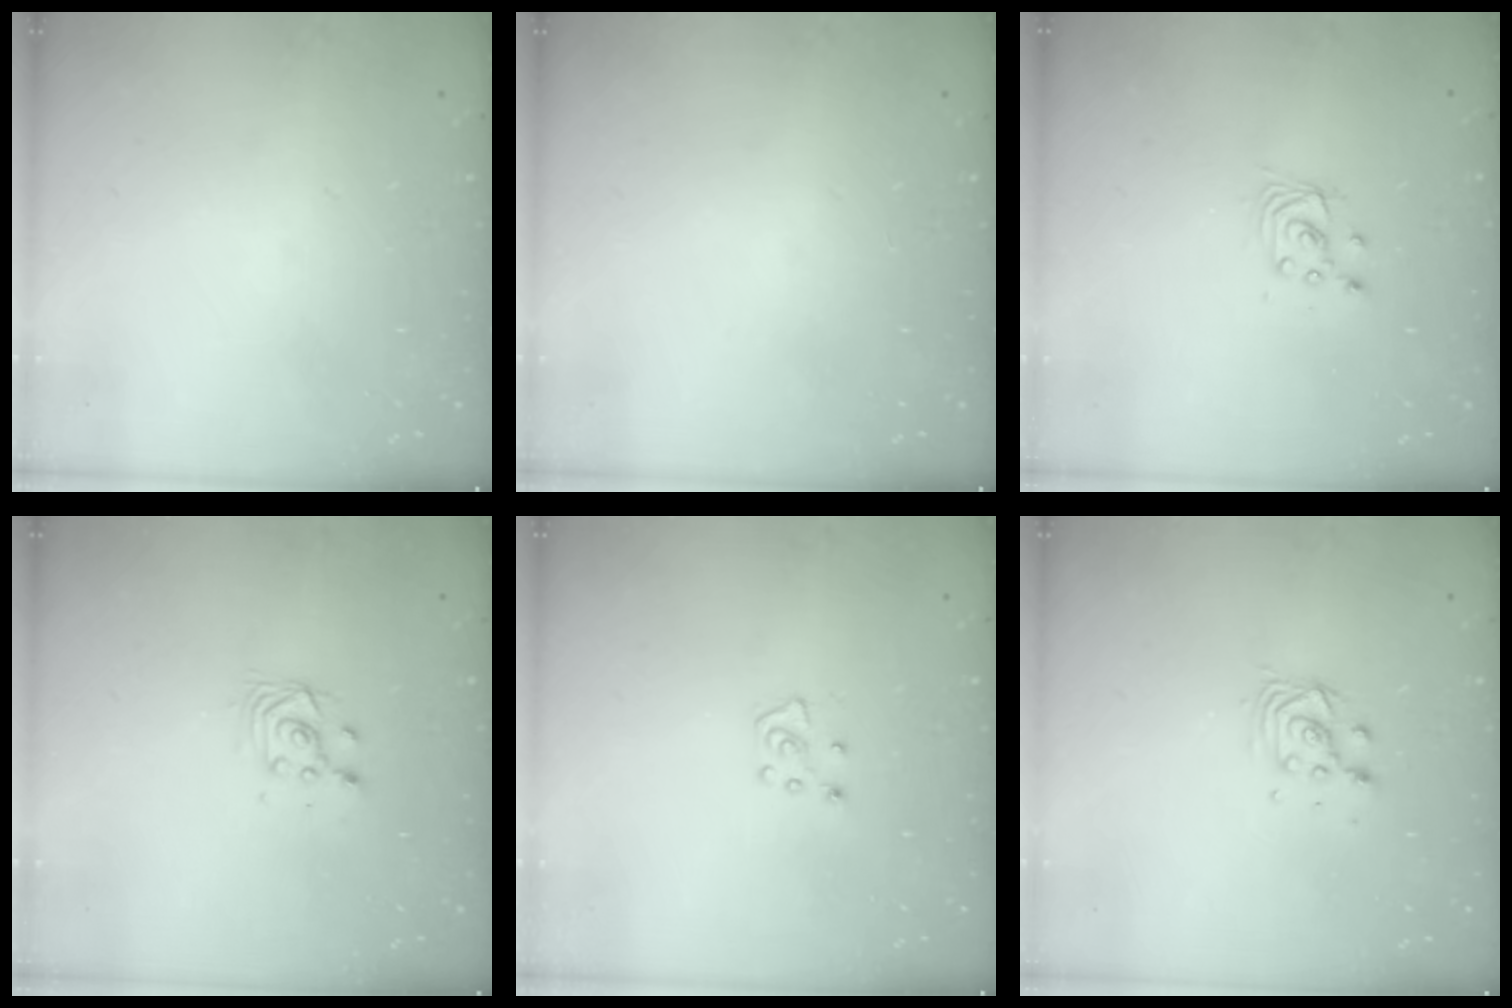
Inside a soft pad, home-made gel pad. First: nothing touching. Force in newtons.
{"total": 0.0}
{"total": 2.7, "press": 2.7, "slide": 0.2}
{"total": 4.7, "press": 4.6, "slide": 1.2}
{"total": 5.0, "press": 5.0, "slide": 0.5}
{"total": 4.9, "press": 4.9, "slide": 0.4}